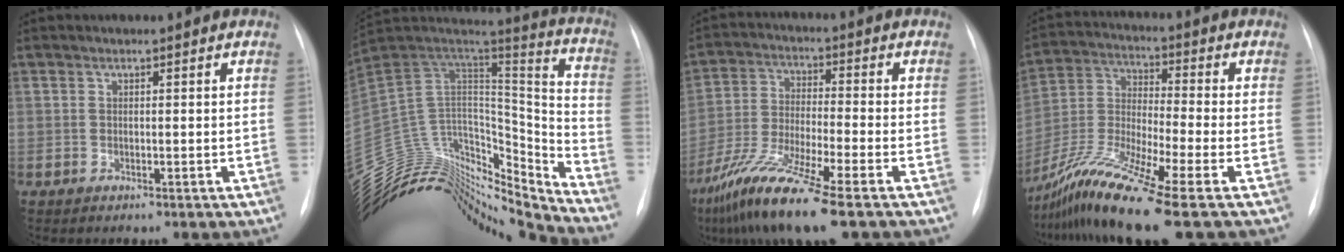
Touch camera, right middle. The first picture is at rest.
{"total": 27.6, "force": [-25.9, 6.4, 6.9], "torque": [-0.161, 0.053, -0.414]}
{"total": 12.1, "force": [-7.9, 0.0, 9.1], "torque": [-0.193, -0.039, -0.150]}
{"total": 14.5, "force": [-10.1, -1.1, 10.4], "torque": [-0.221, -0.032, -0.191]}